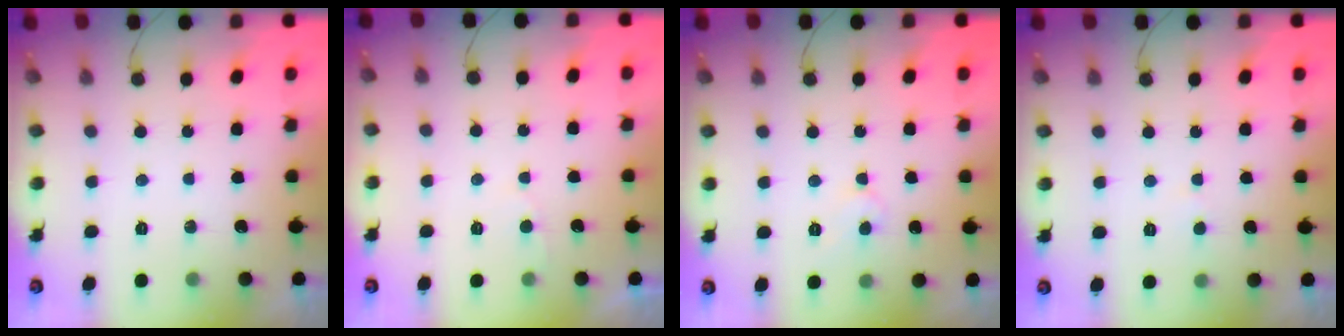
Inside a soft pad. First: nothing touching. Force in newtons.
{"total": 2.2, "press": 2.2, "slide": 0.2}
{"total": 4.4, "press": 4.4, "slide": 0.3}
{"total": 2.2, "press": 2.2, "slide": 0.3}